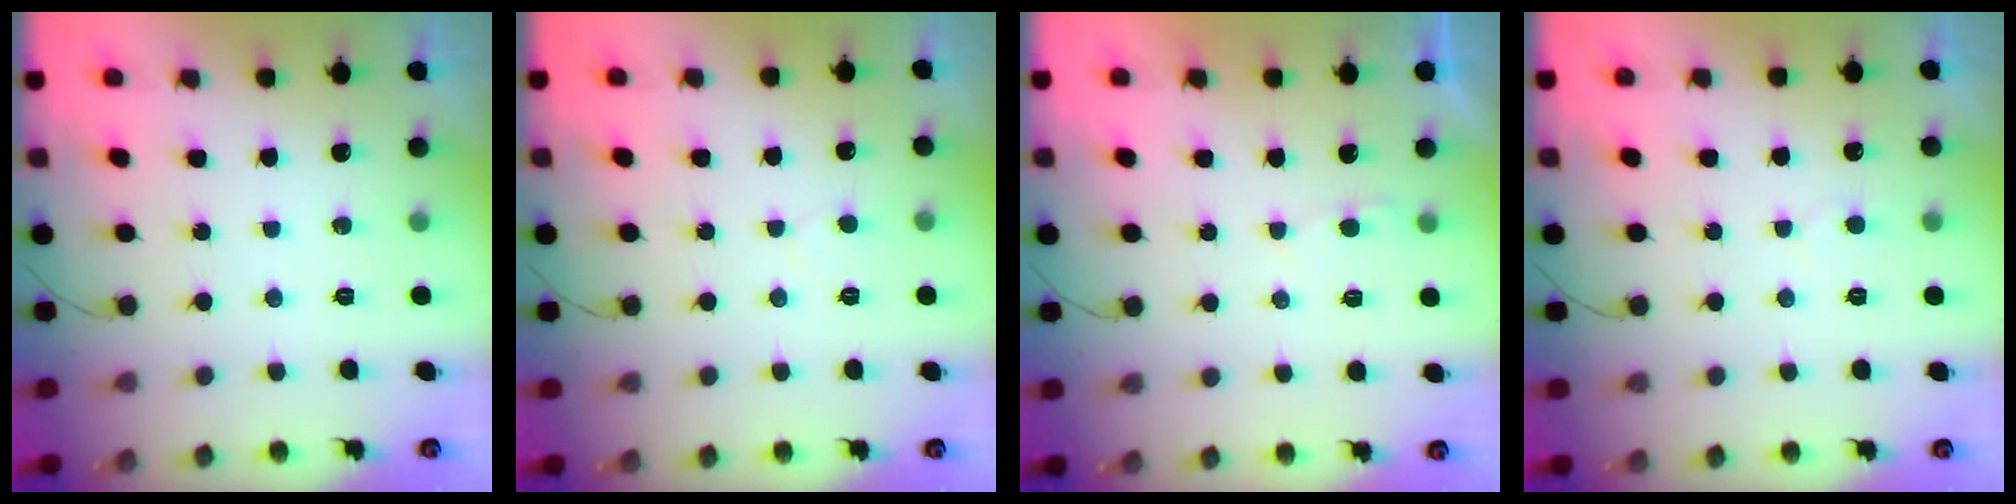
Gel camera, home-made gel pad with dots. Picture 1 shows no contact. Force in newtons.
{"total": 2.9, "press": 2.9, "slide": 0.3}
{"total": 2.2, "press": 2.2, "slide": 0.2}
{"total": 2.8, "press": 2.8, "slide": 0.3}